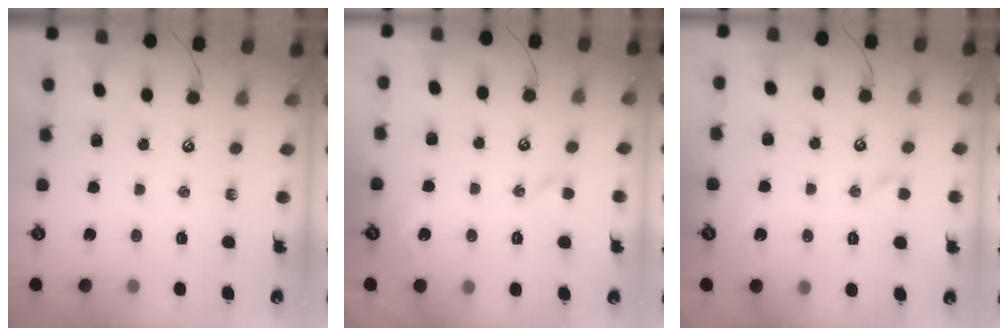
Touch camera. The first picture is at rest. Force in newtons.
{"total": 2.7, "press": 2.6, "slide": 0.6}
{"total": 1.7, "press": 1.6, "slide": 0.5}